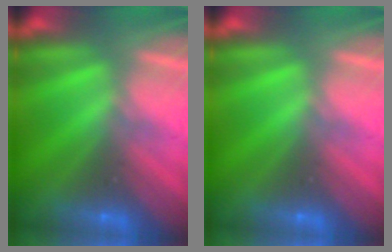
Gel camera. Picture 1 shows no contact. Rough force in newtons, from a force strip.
{"total": 0.0}